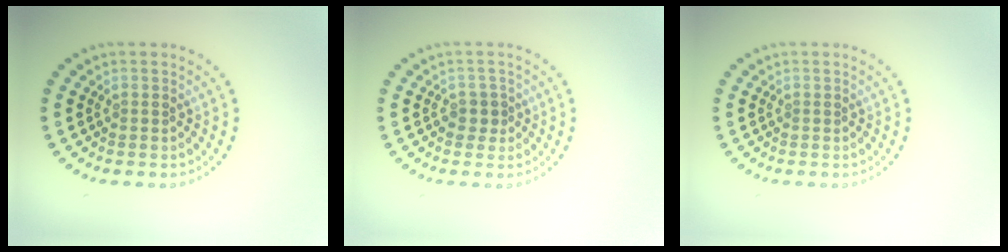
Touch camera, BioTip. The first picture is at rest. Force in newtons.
{"total": 1.1, "press": 0.9, "slide": 0.6}
{"total": 0.0}